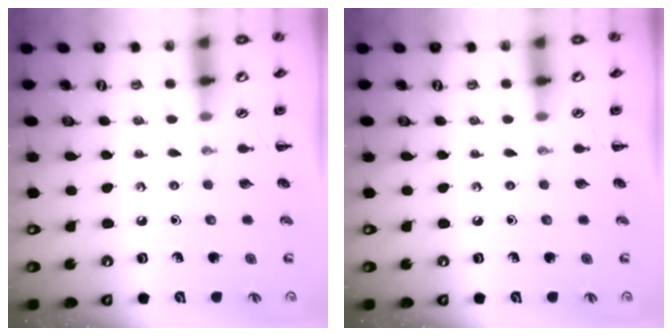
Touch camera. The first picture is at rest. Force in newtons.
{"total": 0.0}